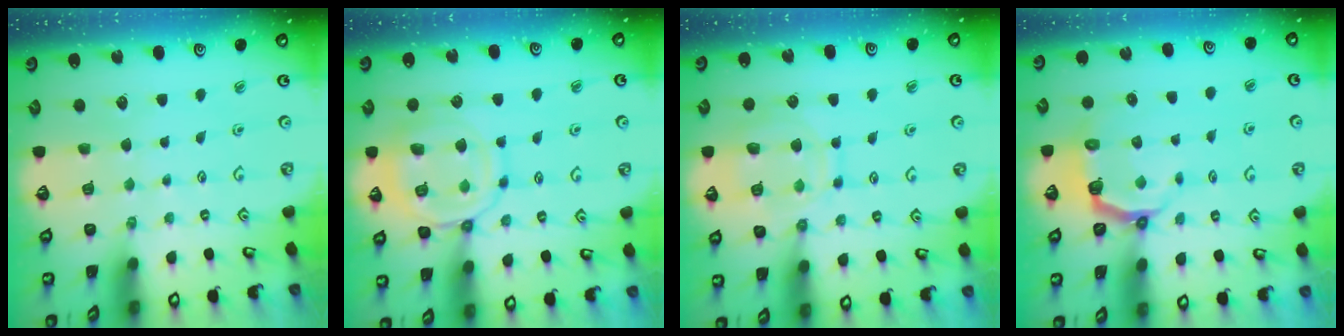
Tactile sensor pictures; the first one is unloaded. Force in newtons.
{"total": 12.9, "press": 12.8, "slide": 1.3}
{"total": 12.4, "press": 12.3, "slide": 1.1}
{"total": 4.5, "press": 3.0, "slide": 3.4}